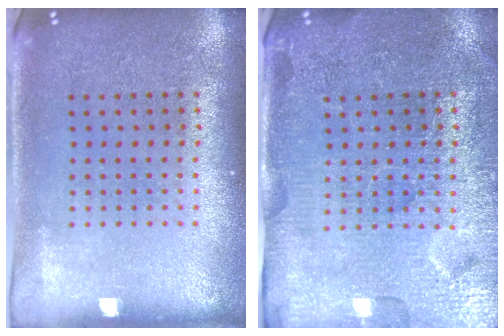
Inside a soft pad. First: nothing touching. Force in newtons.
{"total": 4.1, "press": 4.0, "slide": 1.1}